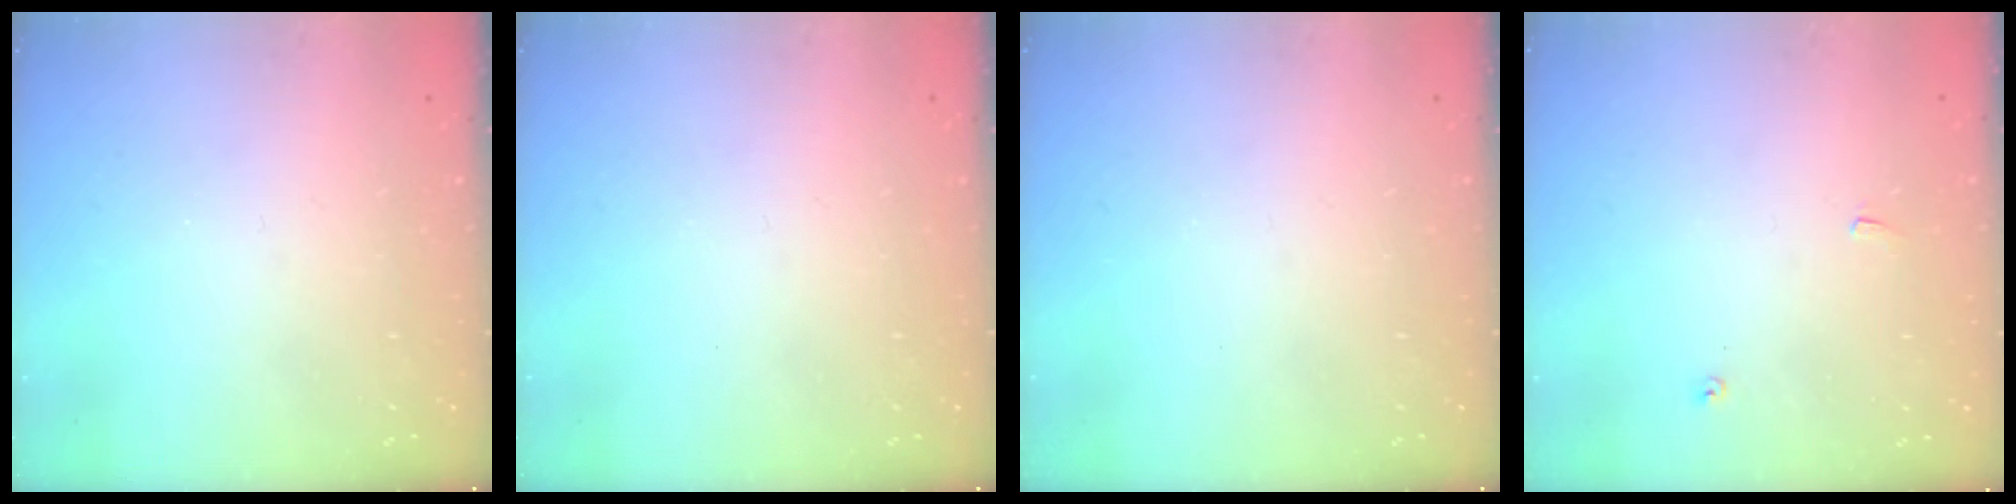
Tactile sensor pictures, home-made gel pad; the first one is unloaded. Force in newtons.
{"total": 0.0}
{"total": 0.0}
{"total": 5.9, "press": 5.9, "slide": 0.3}